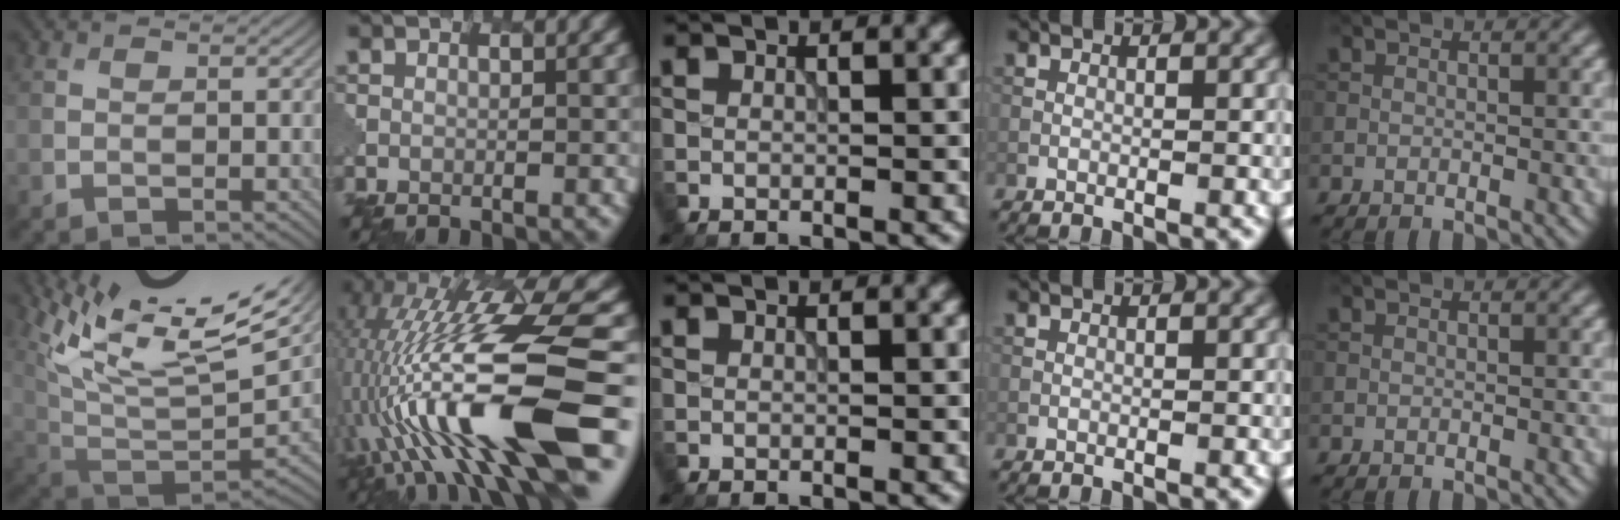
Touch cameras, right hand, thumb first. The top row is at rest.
{"thumb": {"total": 16.0, "force": [10.9, 4.5, 10.9], "torque": [-0.232, 0.010, 0.168]}, "index": {"total": 16.0, "force": [-3.2, 3.9, 15.2], "torque": [-0.281, 0.033, -0.047]}}